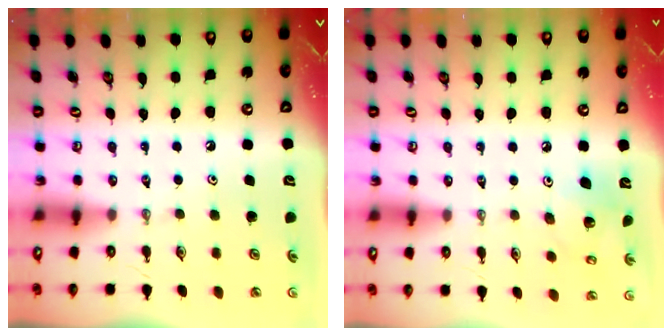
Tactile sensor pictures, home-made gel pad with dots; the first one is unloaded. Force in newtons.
{"total": 7.4, "press": 7.0, "slide": 2.5}